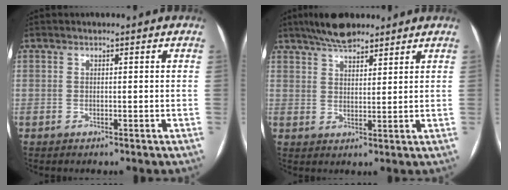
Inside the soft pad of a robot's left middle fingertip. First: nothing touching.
{"total": 7.2, "force": [5.9, 2.2, 3.4], "torque": [-0.060, 0.017, 0.104]}